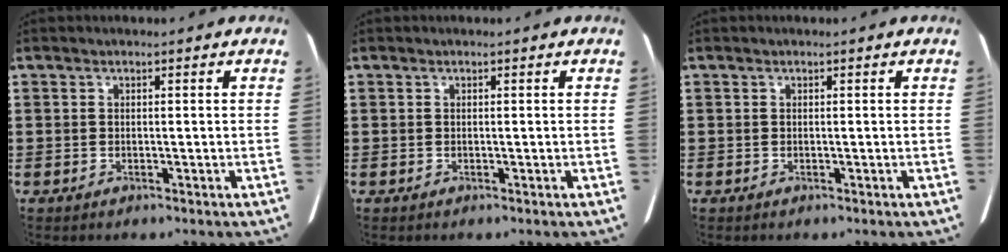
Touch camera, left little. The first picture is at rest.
{"total": 0.0}
{"total": 0.0}